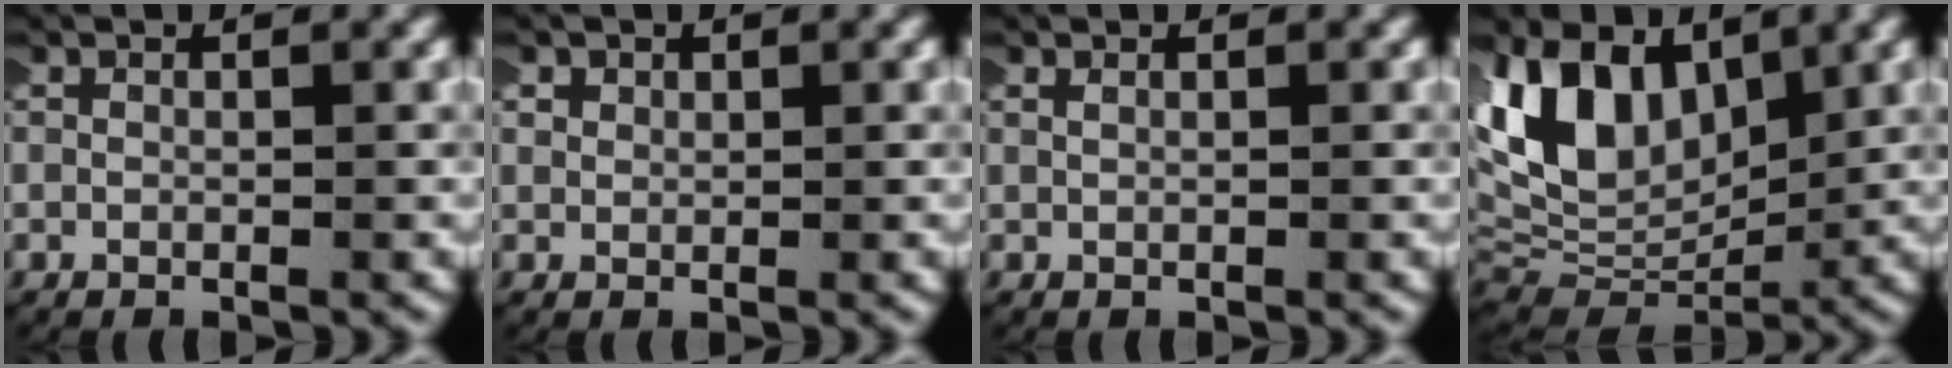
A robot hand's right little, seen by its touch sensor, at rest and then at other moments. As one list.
[{"total": 1.2, "force": [0.5, 1.1, 0.3], "torque": [-0.014, 0.000, 0.007]}, {"total": 0.5, "force": [0.4, -0.1, 0.3], "torque": [-0.005, -0.002, 0.011]}, {"total": 10.8, "force": [2.9, 7.4, 7.2], "torque": [-0.167, -0.006, 0.055]}]